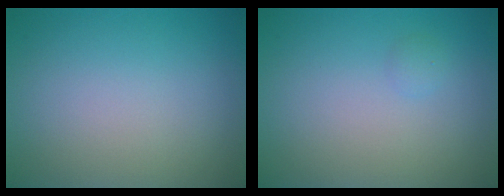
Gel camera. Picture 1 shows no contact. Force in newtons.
{"total": 0.6, "press": 0.6, "slide": 0.1}